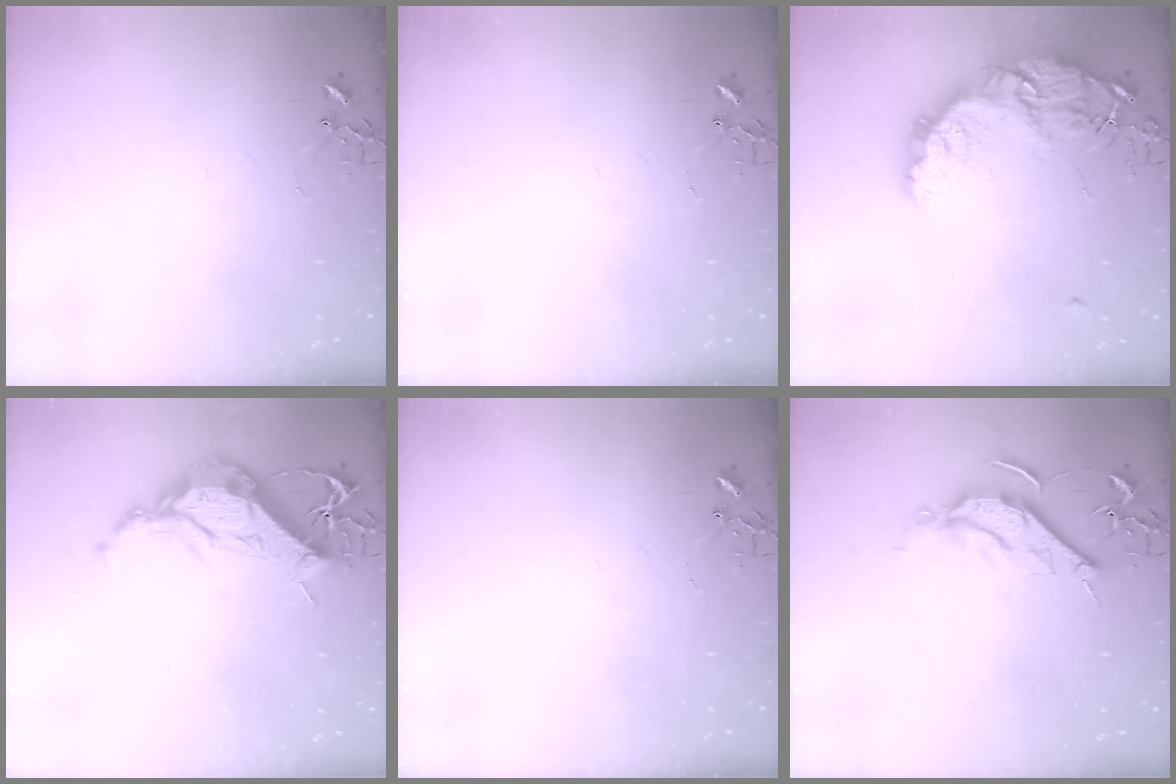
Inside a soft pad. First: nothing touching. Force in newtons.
{"total": 0.0}
{"total": 19.0, "press": 18.9, "slide": 1.7}
{"total": 15.4, "press": 15.3, "slide": 1.3}
{"total": 0.0}
{"total": 9.2, "press": 9.1, "slide": 0.5}